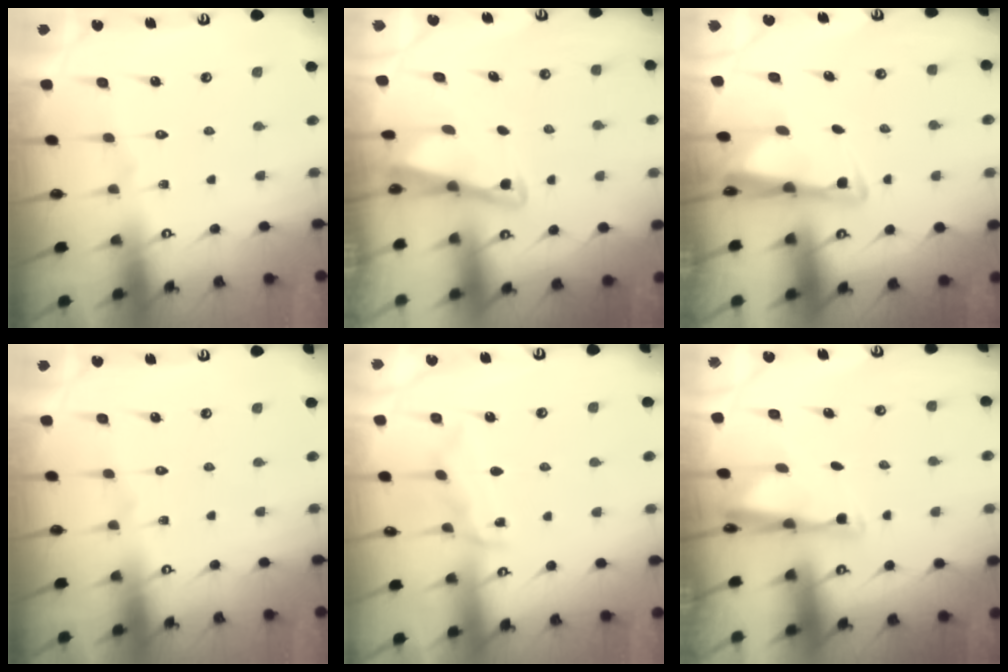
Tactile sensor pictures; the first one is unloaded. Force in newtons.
{"total": 2.8, "press": 2.8, "slide": 0.4}
{"total": 3.0, "press": 3.0, "slide": 0.7}
{"total": 0.0}
{"total": 6.9, "press": 6.8, "slide": 0.8}
{"total": 2.9, "press": 2.9, "slide": 0.6}